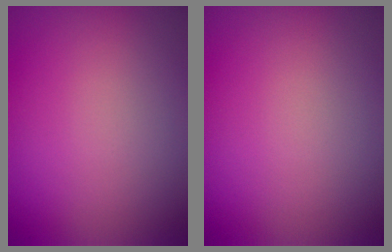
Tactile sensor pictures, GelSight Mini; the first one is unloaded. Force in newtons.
{"total": 0.0}